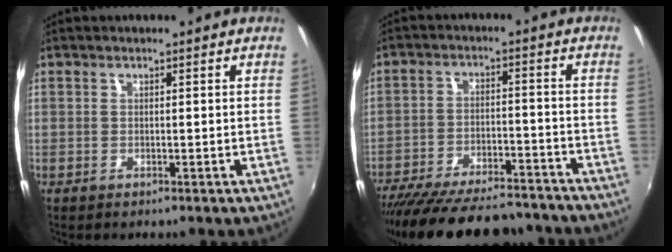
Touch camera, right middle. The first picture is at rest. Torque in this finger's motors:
{"motor_torque": [1.10, -1.04, 0.35, 0.21]}